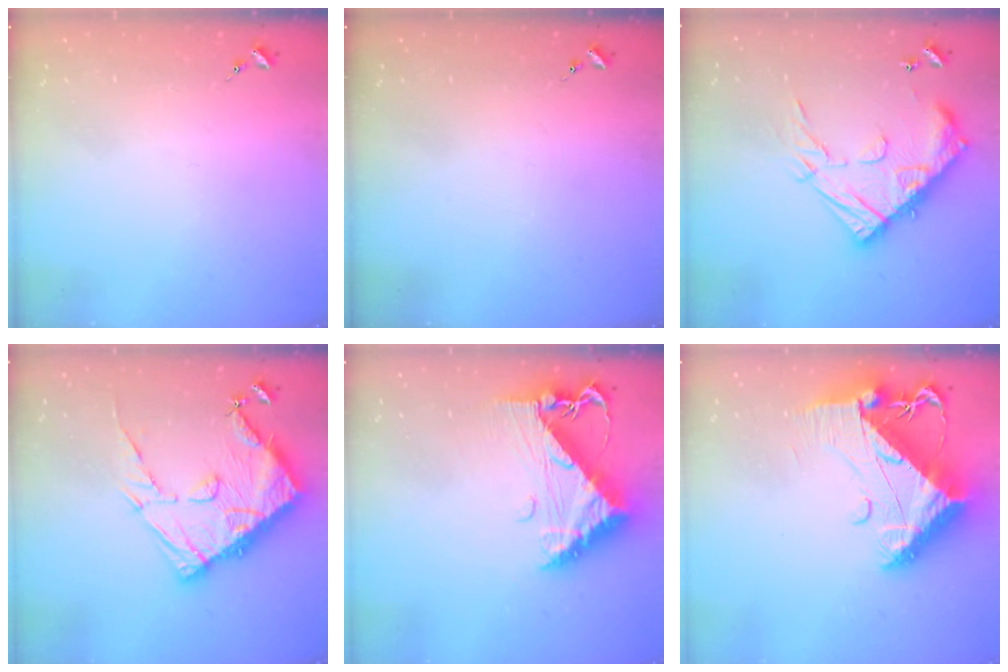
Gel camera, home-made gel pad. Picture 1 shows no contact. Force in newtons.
{"total": 0.0}
{"total": 19.3, "press": 19.2, "slide": 1.6}
{"total": 19.1, "press": 19.0, "slide": 1.6}
{"total": 11.4, "press": 11.3, "slide": 1.4}
{"total": 16.5, "press": 16.4, "slide": 1.8}